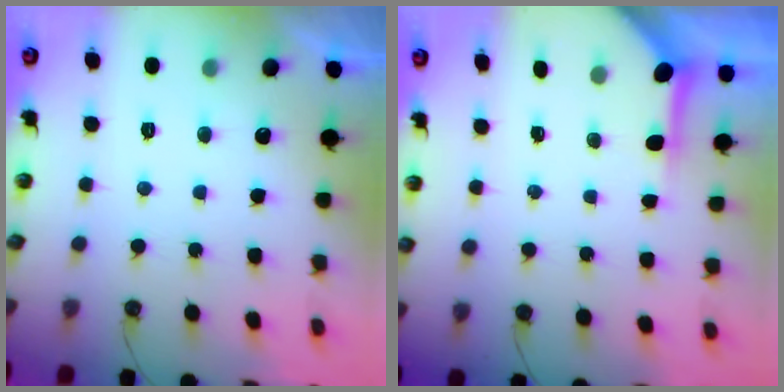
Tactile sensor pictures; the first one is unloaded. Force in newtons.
{"total": 3.9, "press": 3.9, "slide": 0.4}